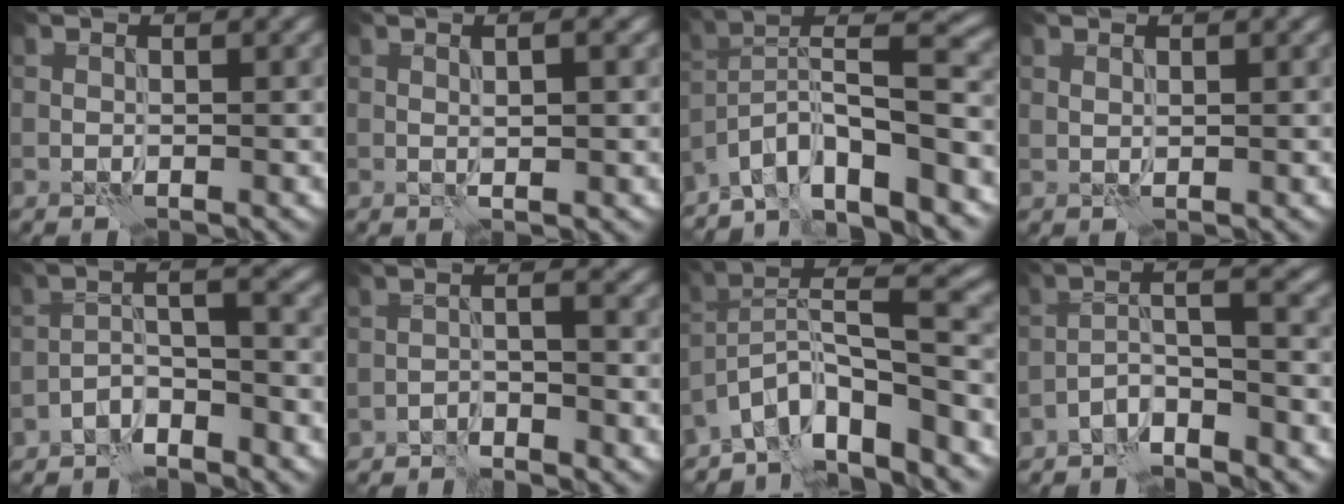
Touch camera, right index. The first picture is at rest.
{"total": 2.0, "force": [0.5, 0.2, 2.0], "torque": [-0.025, -0.001, 0.009]}
{"total": 10.0, "force": [-7.1, 2.2, 6.7], "torque": [-0.090, 0.016, -0.127]}
{"total": 0.6, "force": [0.5, 0.2, 0.3], "torque": [-0.010, 0.001, 0.010]}
{"total": 3.6, "force": [-2.8, 0.9, 2.0], "torque": [-0.035, 0.014, -0.060]}
{"total": 1.9, "force": [-1.6, 0.3, 1.1], "torque": [-0.018, 0.006, -0.034]}
{"total": 8.7, "force": [-6.0, 2.4, 5.9], "torque": [-0.079, 0.009, -0.114]}
{"total": 4.0, "force": [-2.9, 0.8, 2.7], "torque": [-0.044, 0.012, -0.060]}